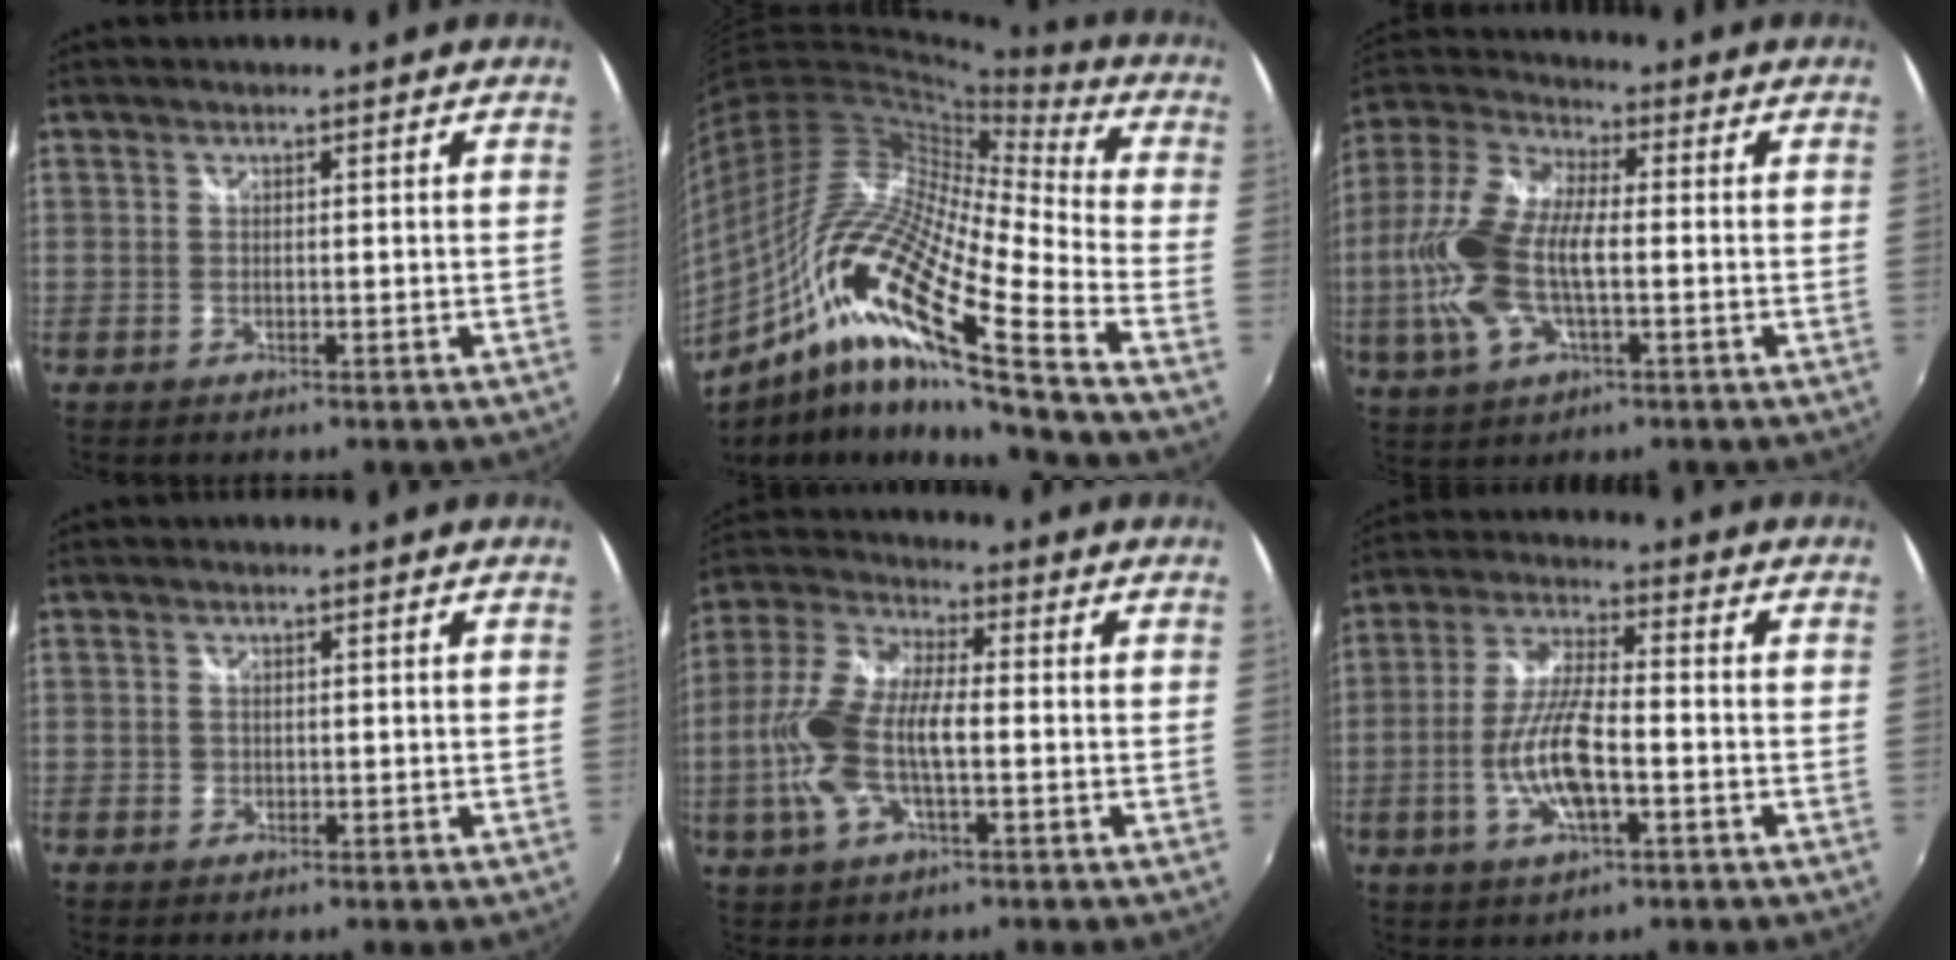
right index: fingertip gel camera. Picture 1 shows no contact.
{"total": 23.9, "force": [-10.4, 3.2, 21.3], "torque": [-0.353, -0.053, -0.211]}
{"total": 15.1, "force": [-1.8, 6.8, 13.4], "torque": [-0.294, 0.010, -0.037]}
{"total": 0.8, "force": [-0.1, 0.8, 0.1], "torque": [0.001, -0.001, -0.001]}
{"total": 13.3, "force": [-2.2, 5.3, 12.0], "torque": [-0.259, 0.009, -0.045]}
{"total": 10.7, "force": [-3.2, 2.8, 9.8], "torque": [-0.202, 0.000, -0.061]}